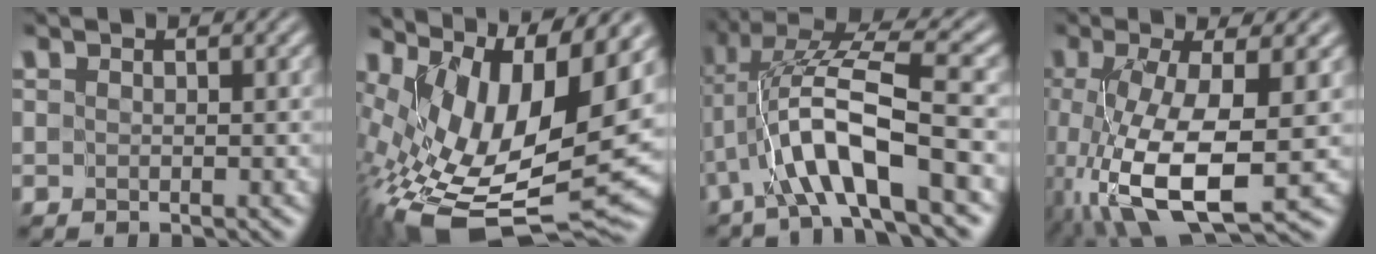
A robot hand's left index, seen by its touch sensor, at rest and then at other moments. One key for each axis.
{"total": 15.1, "fx": 1.6, "fy": 6.3, "fz": 13.6, "tx": -0.245, "ty": -0.009, "tz": 0.039}
{"total": 8.1, "fx": -2.7, "fy": 1.5, "fz": 7.5, "tx": -0.135, "ty": 0.024, "tz": -0.055}
{"total": 9.7, "fx": -3.1, "fy": 2.8, "fz": 8.7, "tx": -0.175, "ty": -0.017, "tz": -0.053}